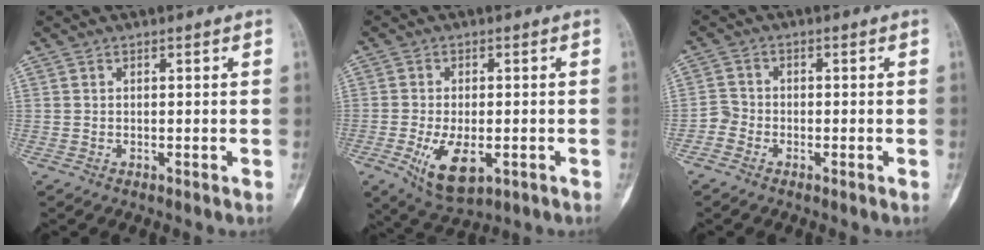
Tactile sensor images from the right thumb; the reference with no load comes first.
{"total": 8.7, "force": [-2.8, 4.2, 7.1], "torque": [-0.120, -0.010, -0.039]}
{"total": 2.5, "force": [-1.4, 2.1, 0.4], "torque": [0.000, 0.010, -0.037]}